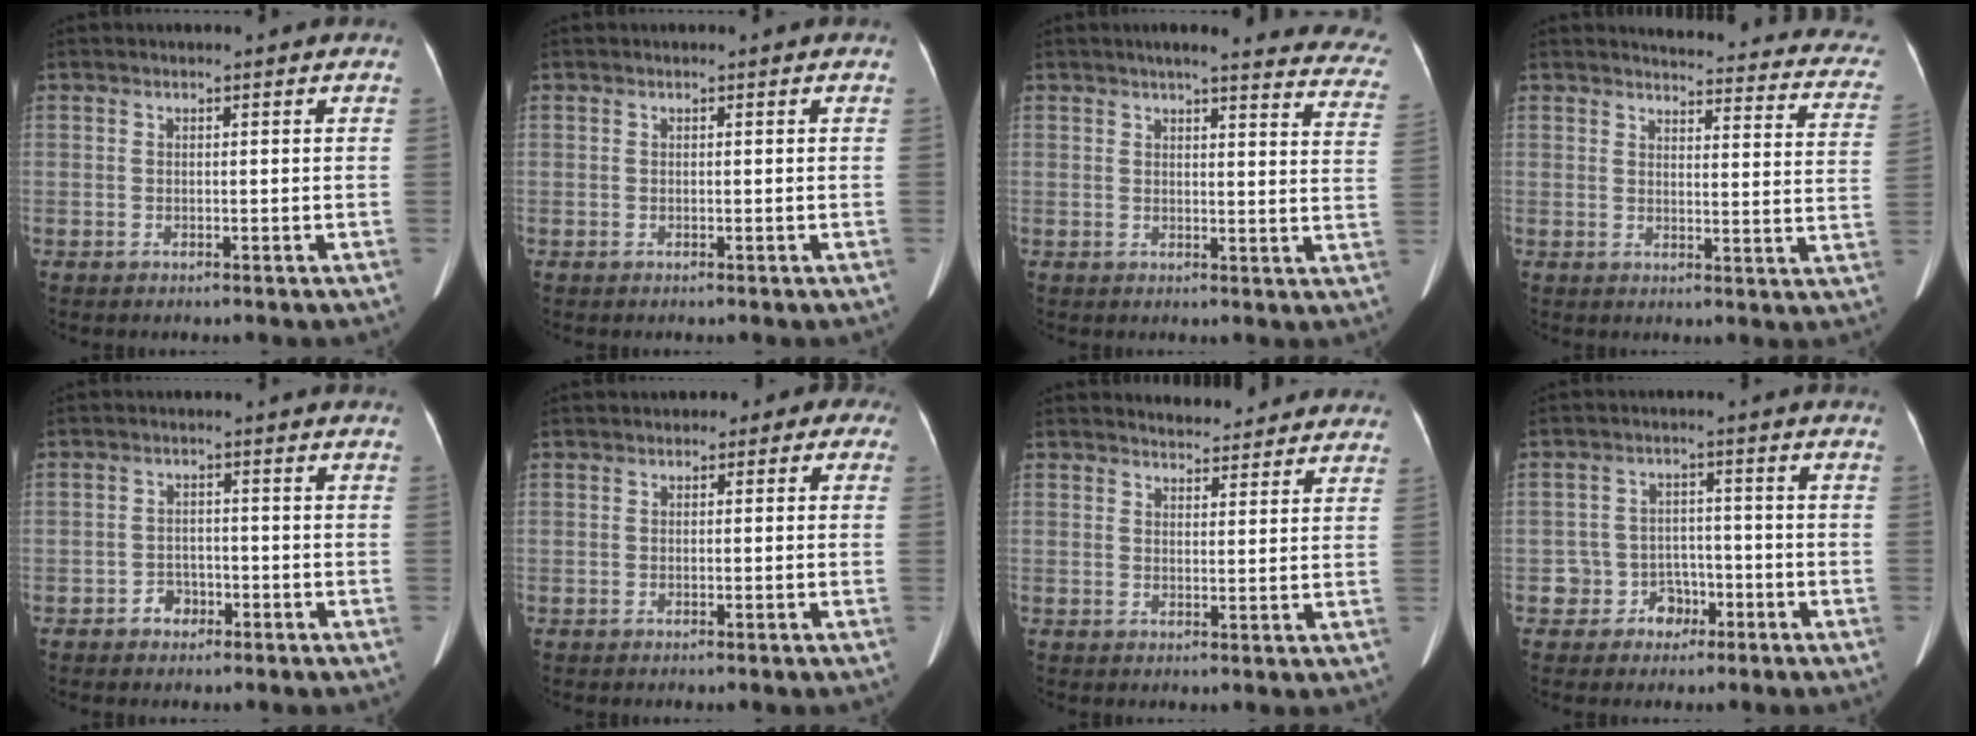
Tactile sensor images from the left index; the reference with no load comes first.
{"total": 0.0}
{"total": 21.3, "force": [19.3, 2.6, 8.6], "torque": [-0.091, -0.058, 0.198]}
{"total": 19.3, "force": [17.9, 3.9, 6.3], "torque": [-0.044, -0.055, 0.169]}
{"total": 2.5, "force": [-1.5, 1.8, 0.9], "torque": [-0.011, 0.007, -0.025]}
{"total": 2.7, "force": [0.5, 1.9, 1.8], "torque": [-0.007, 0.024, -0.005]}
{"total": 9.1, "force": [8.6, 2.4, 1.8], "torque": [-0.007, 0.009, 0.090]}
{"total": 4.4, "force": [-2.2, 3.8, 0.1], "torque": [0.010, 0.018, -0.032]}